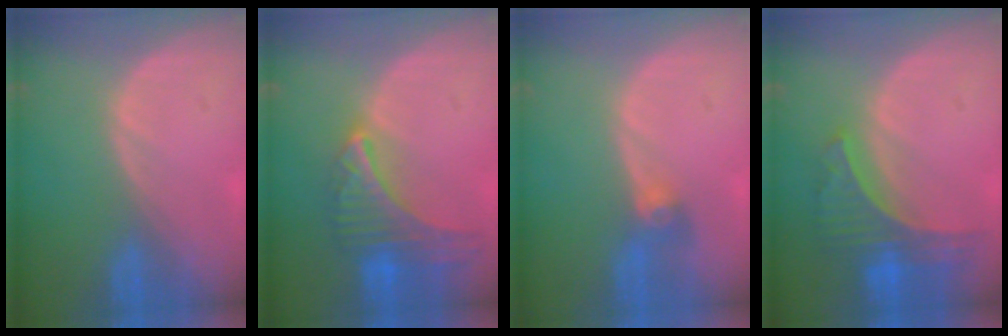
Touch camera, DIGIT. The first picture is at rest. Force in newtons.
{"total": 9.1, "press": 8.0, "slide": 4.4}
{"total": 3.0, "press": 2.6, "slide": 1.5}
{"total": 7.8, "press": 6.8, "slide": 3.8}